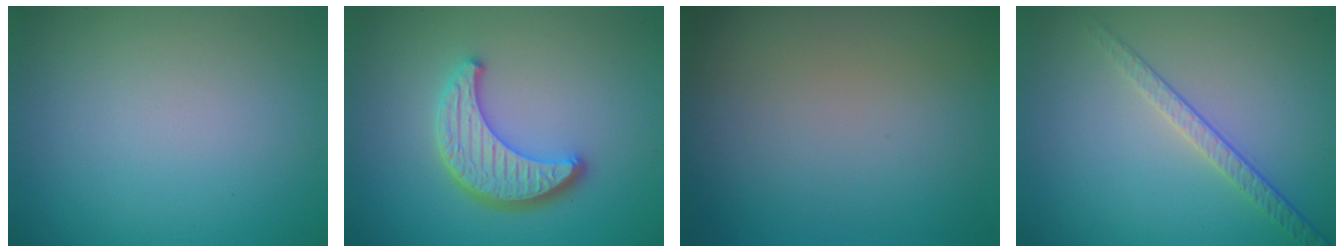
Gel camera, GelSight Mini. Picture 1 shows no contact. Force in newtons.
{"total": 4.6, "press": 3.9, "slide": 2.5}
{"total": 0.0}
{"total": 2.1, "press": 1.6, "slide": 1.4}